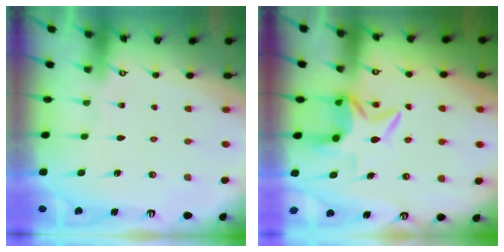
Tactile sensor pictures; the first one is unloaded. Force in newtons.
{"total": 7.0, "press": 7.0, "slide": 1.0}